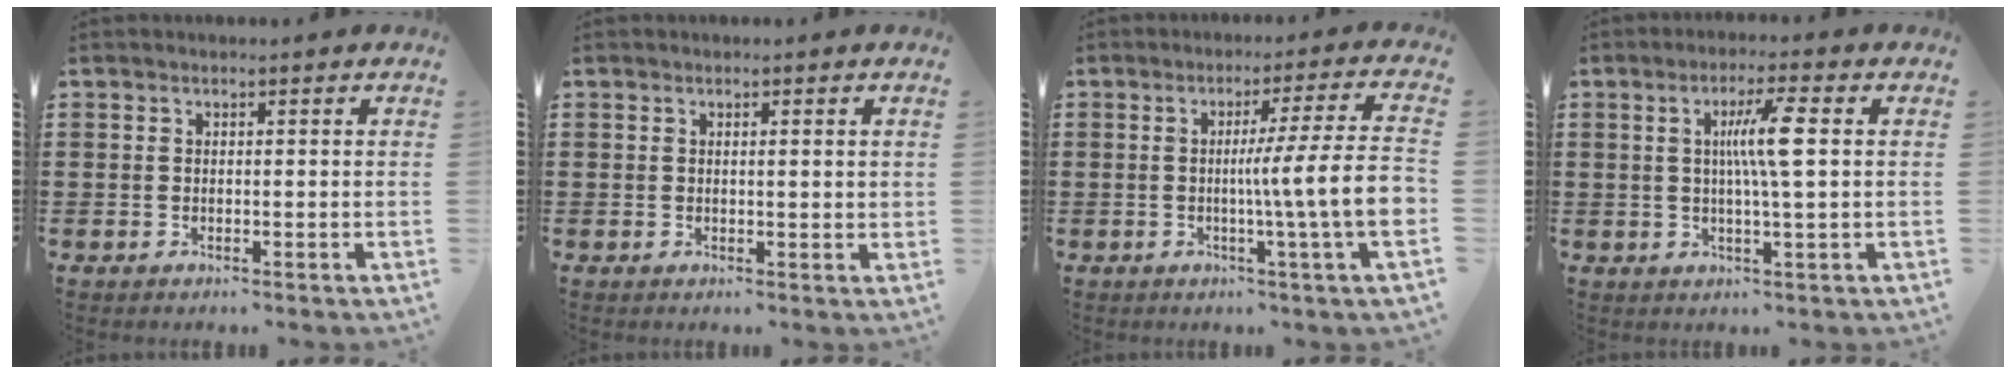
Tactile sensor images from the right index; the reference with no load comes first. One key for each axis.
{"total": 0.9, "fx": 0.3, "fy": 0.1, "fz": 0.9, "tx": -0.017, "ty": 0.002, "tz": 0.004}
{"total": 10.8, "fx": -1.1, "fy": -0.4, "fz": 10.8, "tx": -0.167, "ty": -0.019, "tz": -0.029}
{"total": 6.5, "fx": 1.0, "fy": 0.2, "fz": 6.5, "tx": -0.124, "ty": 0.001, "tz": 0.010}